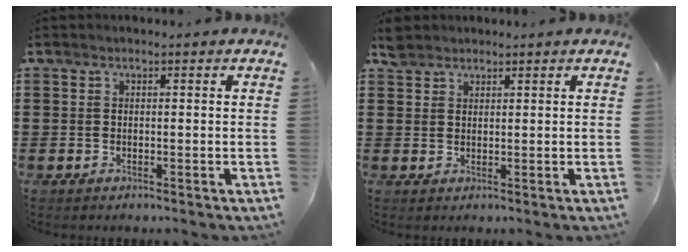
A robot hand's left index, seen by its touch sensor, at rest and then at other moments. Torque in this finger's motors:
{"motor_torque": [0.01, 0.01, -0.02, 0.00]}